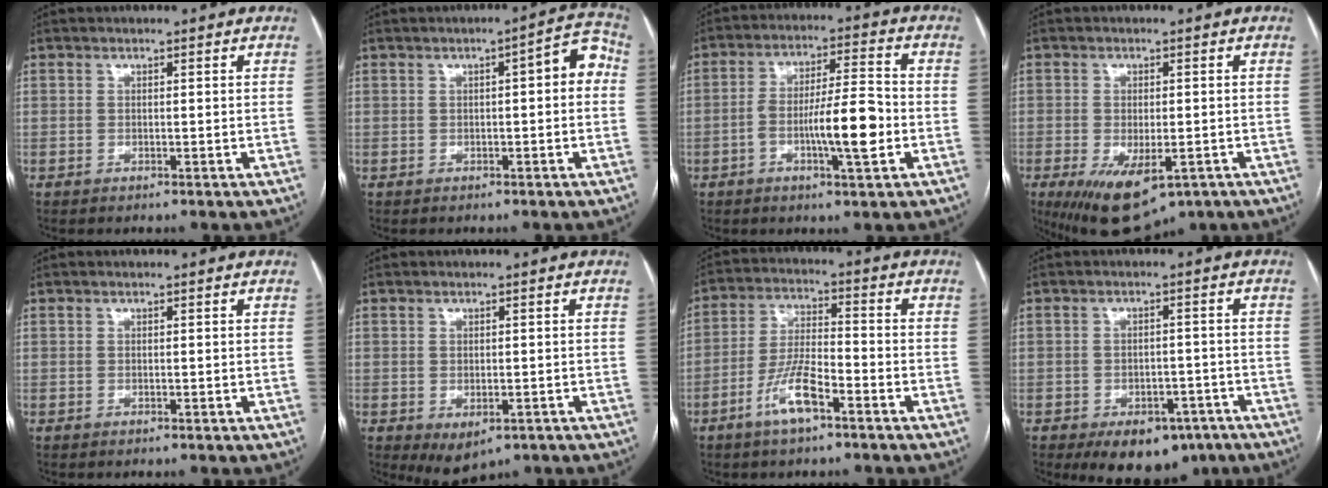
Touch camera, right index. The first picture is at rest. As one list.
[{"total": 5.3, "force": [0.5, 1.4, 5.1], "torque": [-0.056, 0.026, 0.001]}, {"total": 10.3, "force": [-2.9, 1.4, 9.8], "torque": [-0.167, 0.011, -0.049]}, {"total": 11.3, "force": [-5.9, 5.0, 8.2], "torque": [-0.147, -0.021, -0.080]}, {"total": 0.0}, {"total": 3.9, "force": [-1.7, 2.3, 2.7], "torque": [-0.037, -0.005, -0.011]}, {"total": 8.1, "force": [-4.5, 1.8, 6.5], "torque": [-0.135, 0.001, -0.086]}, {"total": 9.5, "force": [-6.2, 5.5, 4.6], "torque": [-0.046, 0.012, -0.083]}]